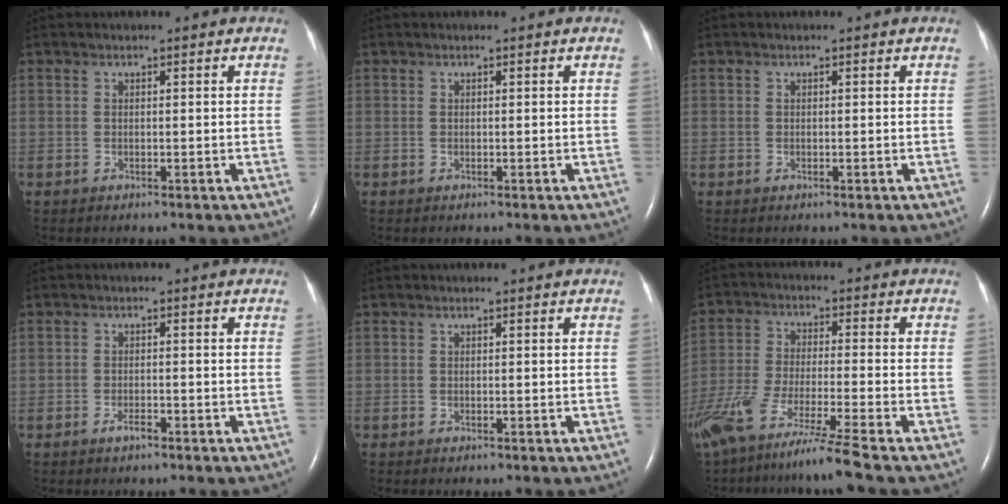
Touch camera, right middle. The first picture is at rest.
{"total": 0.0}
{"total": 0.0}
{"total": 1.6, "force": [-1.1, 0.4, 1.0], "torque": [-0.023, -0.001, -0.019]}
{"total": 0.0}
{"total": 14.0, "force": [-10.8, -1.5, 8.8], "torque": [-0.170, -0.054, -0.191]}